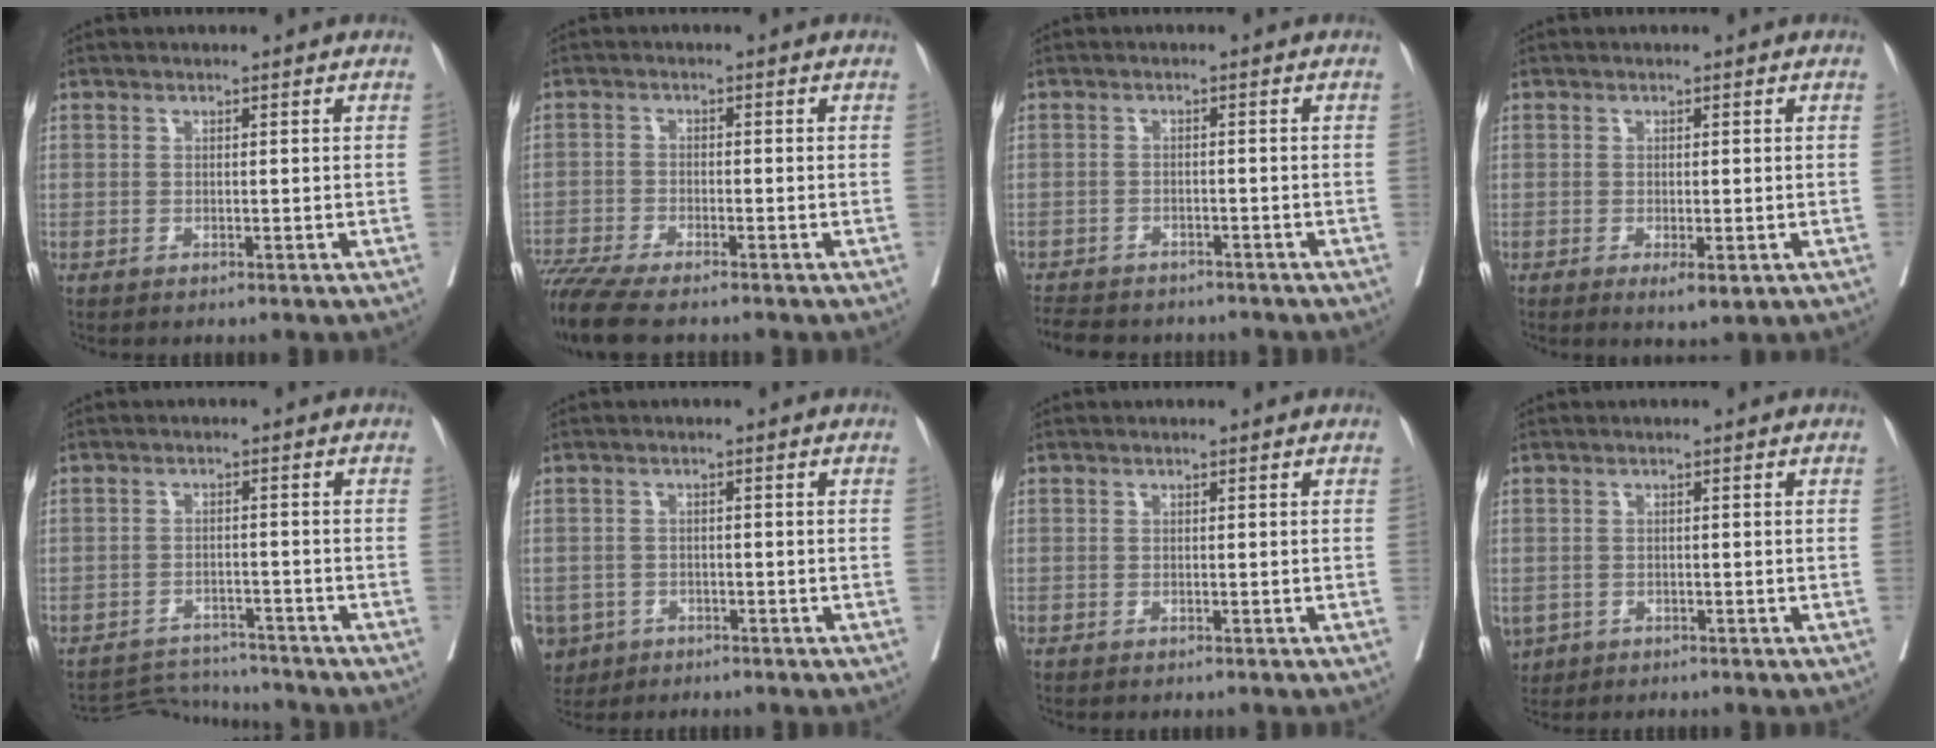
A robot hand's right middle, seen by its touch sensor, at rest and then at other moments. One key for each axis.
{"total": 8.6, "fx": -7.3, "fy": 0.9, "fz": 4.5, "tx": -0.082, "ty": -0.017, "tz": -0.124}
{"total": 10.6, "fx": -9.2, "fy": 3.8, "fz": 3.8, "tx": -0.083, "ty": -0.008, "tz": -0.122}
{"total": 2.6, "fx": -1.0, "fy": 0.6, "fz": 2.3, "tx": -0.033, "ty": -0.007, "tz": -0.009}
{"total": 5.4, "fx": -5.1, "fy": 0.1, "fz": -1.5, "tx": 0.024, "ty": 0.003, "tz": -0.081}
{"total": 5.9, "fx": -3.2, "fy": 4.8, "fz": 1.2, "tx": -0.032, "ty": 0.001, "tz": -0.048}
{"total": 0.0}
{"total": 3.8, "fx": -1.9, "fy": 3.1, "fz": 1.2, "tx": -0.029, "ty": -0.004, "tz": -0.025}